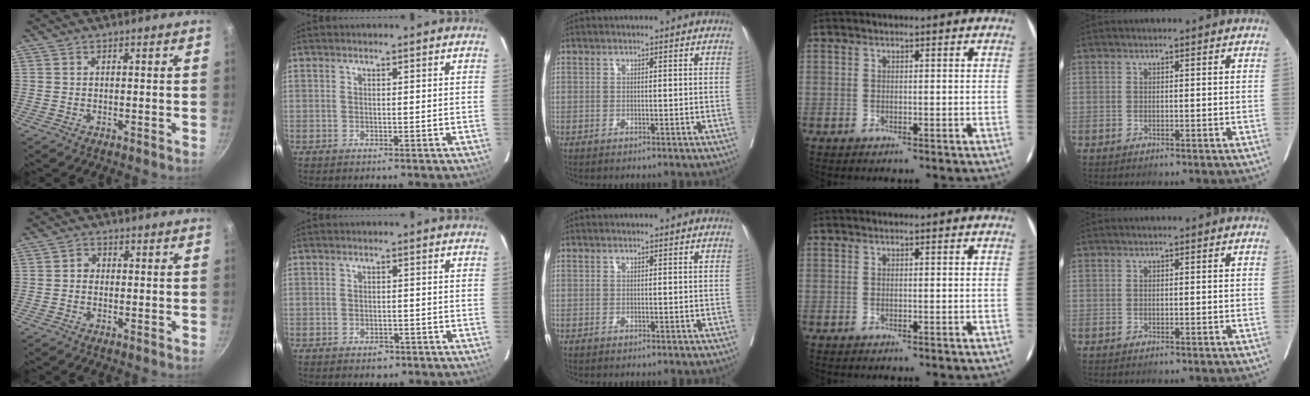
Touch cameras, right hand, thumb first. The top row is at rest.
{"thumb": {"total": 1.8, "force": [-0.2, 1.6, 0.8], "torque": [-0.001, 0.007, -0.010]}, "index": {"total": 2.1, "force": [-1.4, 1.3, 1.0], "torque": [-0.011, 0.002, -0.012]}}